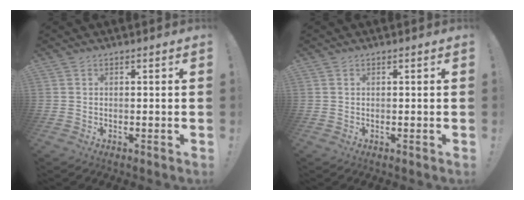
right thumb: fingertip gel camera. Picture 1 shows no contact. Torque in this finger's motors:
{"motor_torque": [-0.25, 0.07, -0.42, 0.13, 0.02]}